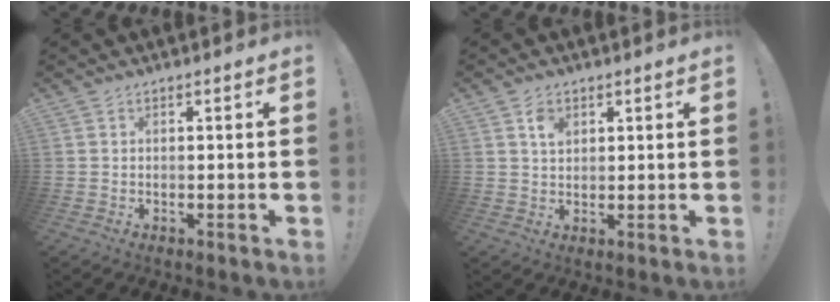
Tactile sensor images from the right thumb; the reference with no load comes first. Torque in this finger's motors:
{"motor_torque": [-0.01, -0.03, 0.22, 0.27, 0.00]}